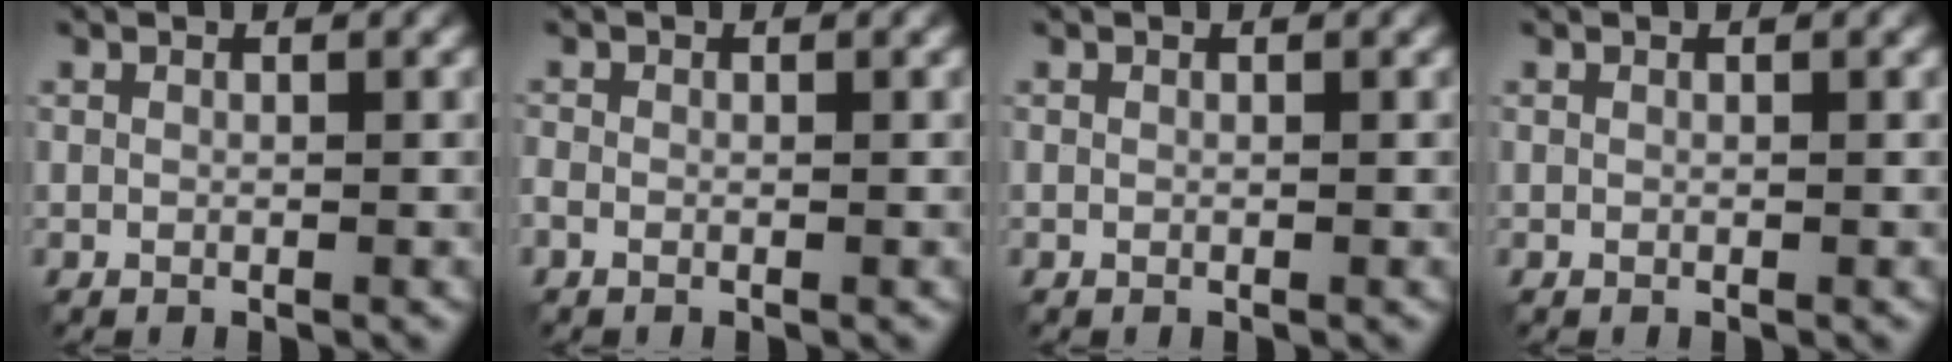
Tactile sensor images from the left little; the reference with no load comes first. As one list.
[{"total": 0.7, "force": [-0.5, 0.4, 0.3], "torque": [-0.012, 0.000, -0.014]}, {"total": 0.0}, {"total": 0.0}]